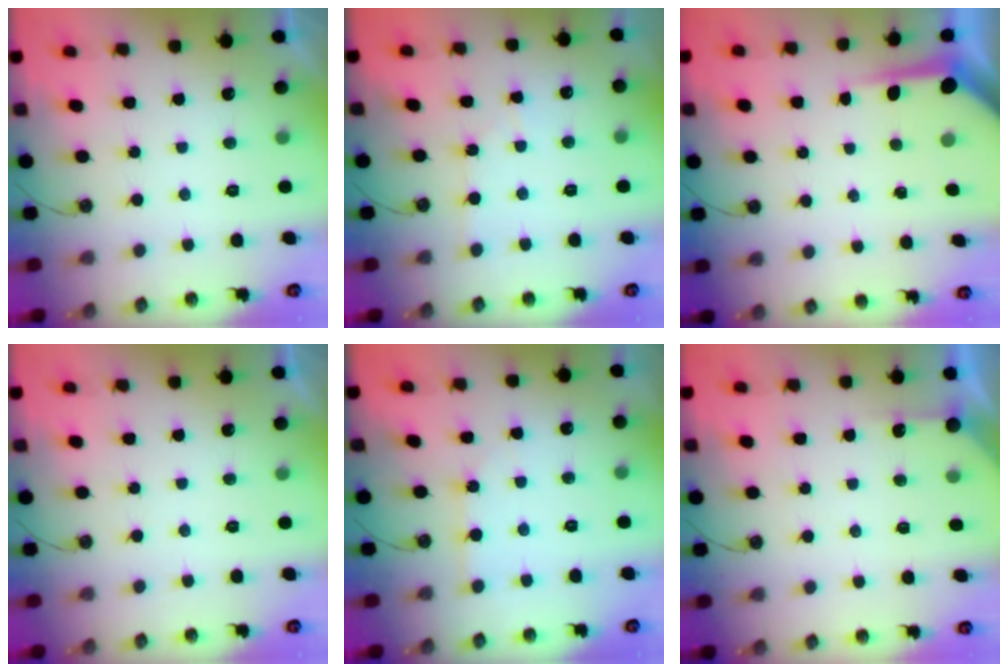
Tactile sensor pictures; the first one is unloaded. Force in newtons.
{"total": 3.0, "press": 2.9, "slide": 0.5}
{"total": 4.9, "press": 4.9, "slide": 0.5}
{"total": 0.0}
{"total": 3.4, "press": 3.4, "slide": 0.4}
{"total": 2.3, "press": 2.3, "slide": 0.2}